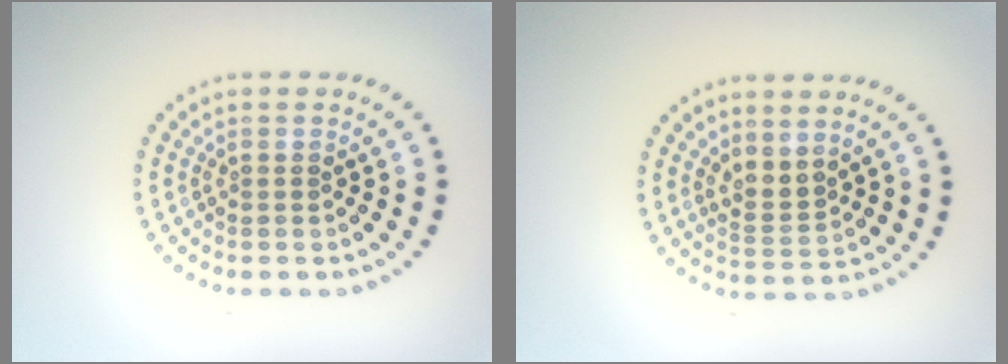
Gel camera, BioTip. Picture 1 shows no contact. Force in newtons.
{"total": 2.0, "press": 1.6, "slide": 1.3}